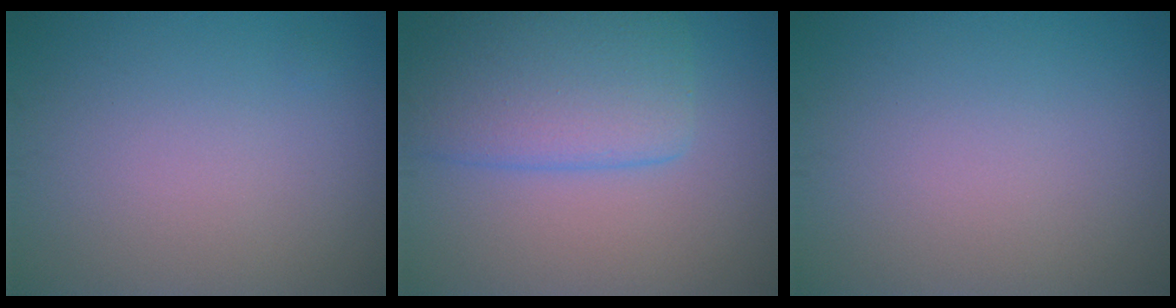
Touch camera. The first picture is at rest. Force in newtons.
{"total": 5.9, "press": 5.9, "slide": 0.5}
{"total": 0.0}